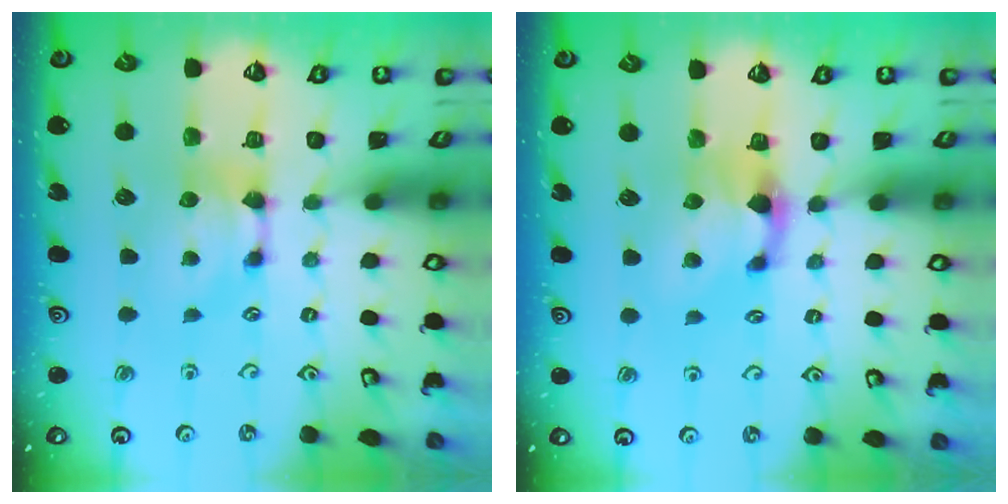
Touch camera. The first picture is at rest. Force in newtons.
{"total": 1.7, "press": 0.9, "slide": 1.4}